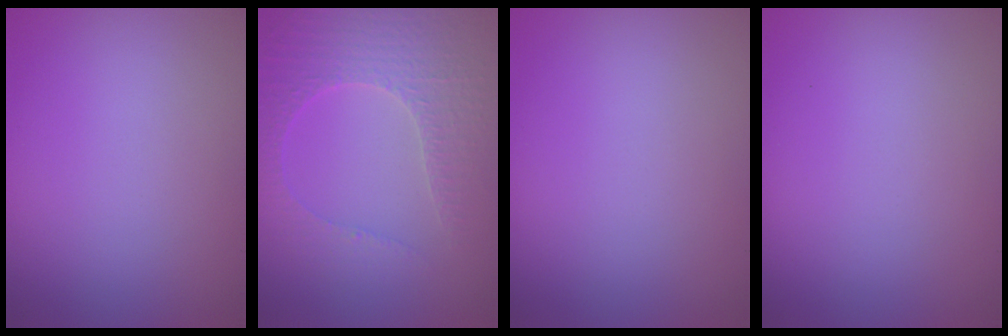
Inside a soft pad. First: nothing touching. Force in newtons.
{"total": 4.7, "press": 3.3, "slide": 3.3}
{"total": 0.0}
{"total": 0.0}